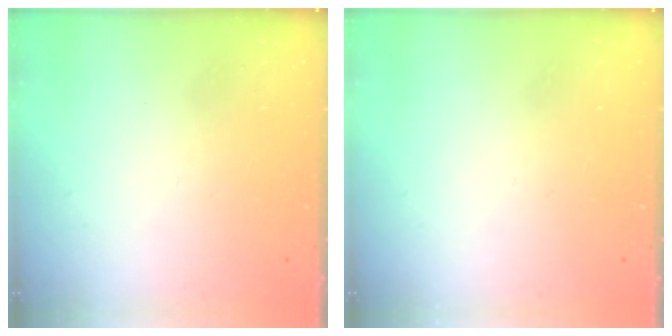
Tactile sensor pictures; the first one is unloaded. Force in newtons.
{"total": 0.0}